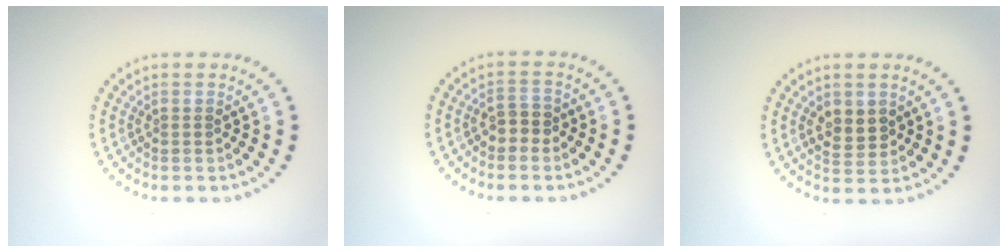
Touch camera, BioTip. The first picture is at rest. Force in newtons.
{"total": 1.9, "press": 1.7, "slide": 0.7}
{"total": 2.4, "press": 2.4, "slide": 0.3}